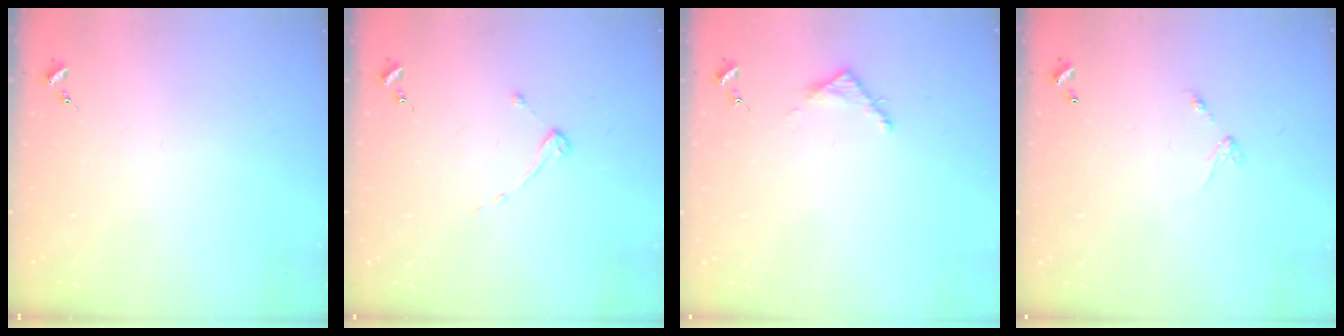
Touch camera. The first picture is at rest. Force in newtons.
{"total": 2.7, "press": 2.7, "slide": 0.3}
{"total": 3.5, "press": 3.5, "slide": 0.3}
{"total": 4.3, "press": 4.3, "slide": 0.3}